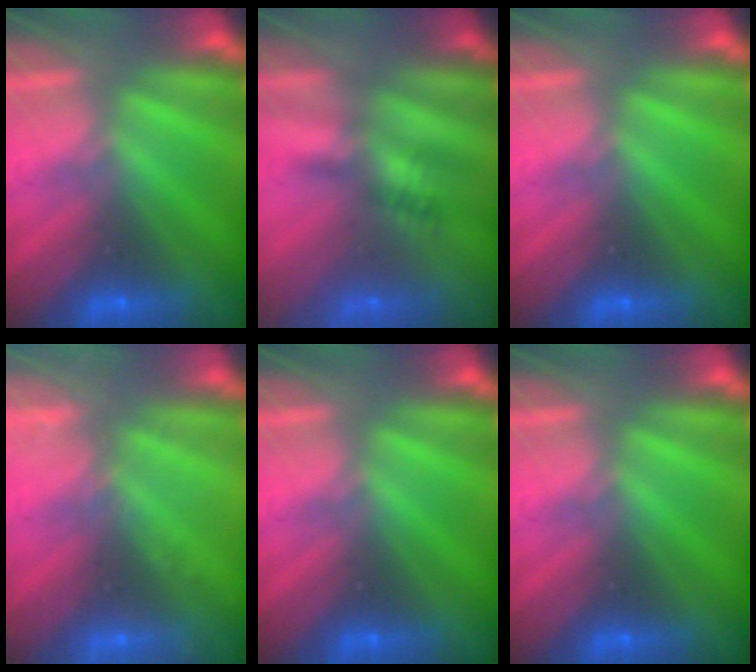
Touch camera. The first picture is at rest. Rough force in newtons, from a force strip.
{"total": 2.4}
{"total": 0.0}
{"total": 2.3}
{"total": 0.0}
{"total": 0.0}